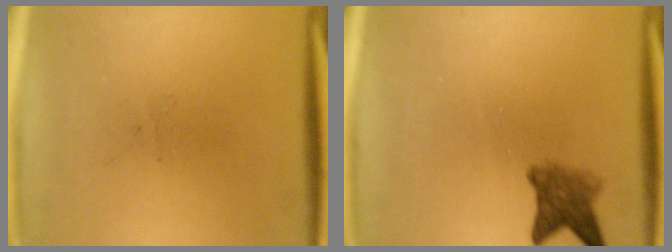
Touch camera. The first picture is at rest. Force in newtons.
{"total": 3.8}